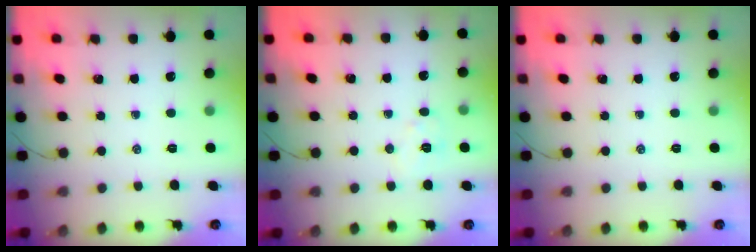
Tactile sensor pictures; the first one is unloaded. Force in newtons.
{"total": 4.9, "press": 4.9, "slide": 0.7}
{"total": 0.0}